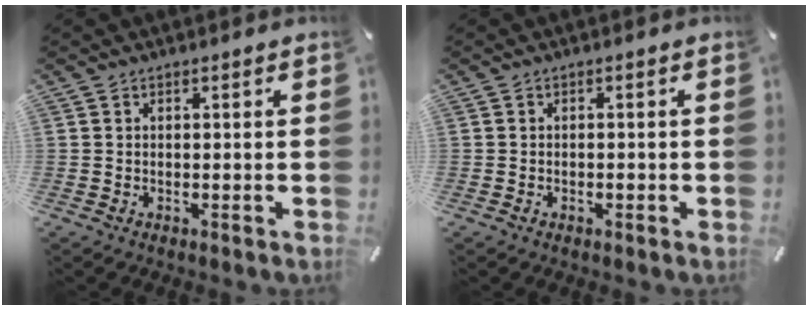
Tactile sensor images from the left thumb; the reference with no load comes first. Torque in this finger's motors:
{"motor_torque": [-0.11, -0.21, -0.02, -0.02, 0.06]}